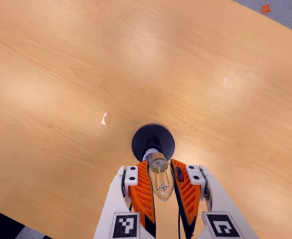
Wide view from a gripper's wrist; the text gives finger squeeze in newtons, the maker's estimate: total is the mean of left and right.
{"total": 21.1, "left": 22.0, "right": 20.2}